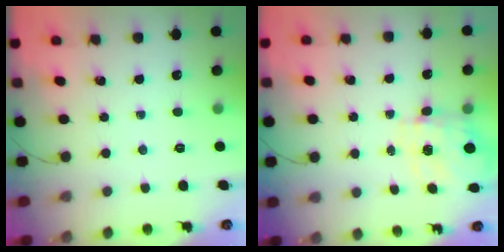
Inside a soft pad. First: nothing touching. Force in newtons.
{"total": 3.4, "press": 3.2, "slide": 1.1}